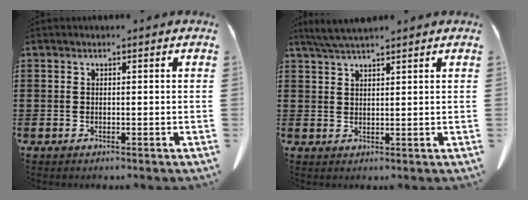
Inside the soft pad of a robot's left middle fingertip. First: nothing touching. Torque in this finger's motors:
{"motor_torque": [0.04, -0.03, 0.17, 0.04]}